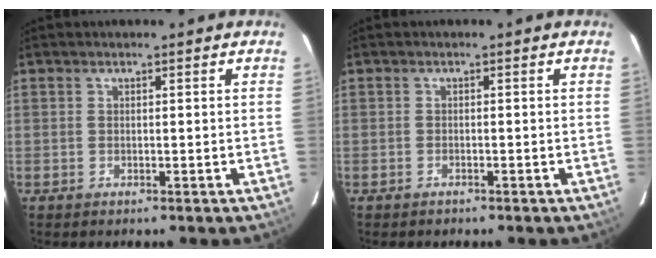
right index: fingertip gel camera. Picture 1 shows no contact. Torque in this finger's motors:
{"motor_torque": [0.02, 0.00, 0.03, -0.02]}